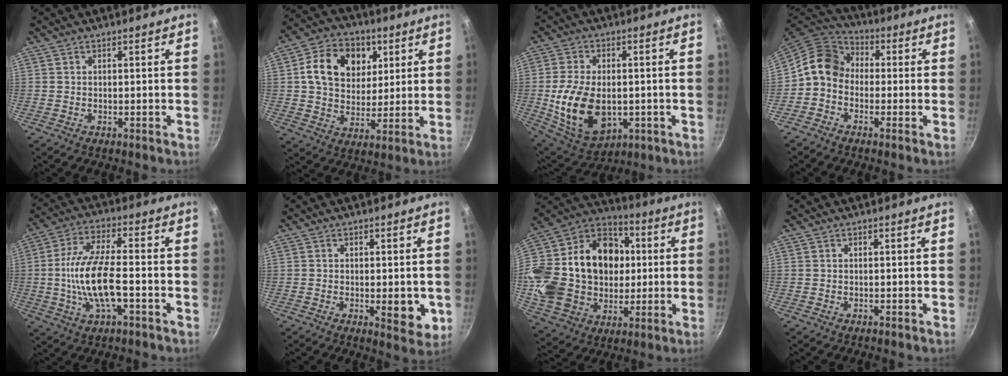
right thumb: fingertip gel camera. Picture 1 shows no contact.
{"total": 15.0, "force": [4.7, 11.5, 8.4], "torque": [-0.116, -0.004, 0.070]}
{"total": 15.8, "force": [-1.8, 10.2, 11.9], "torque": [-0.208, -0.006, -0.013]}
{"total": 9.4, "force": [-0.7, 7.8, 5.2], "torque": [-0.073, 0.036, -0.040]}
{"total": 13.2, "force": [-2.7, 4.9, 11.9], "torque": [-0.228, 0.022, -0.060]}
{"total": 6.3, "force": [-0.9, 2.7, 5.6], "torque": [-0.060, -0.009, -0.008]}
{"total": 30.1, "force": [1.9, 23.4, 18.9], "torque": [-0.345, 0.043, 0.043]}
{"total": 0.0}